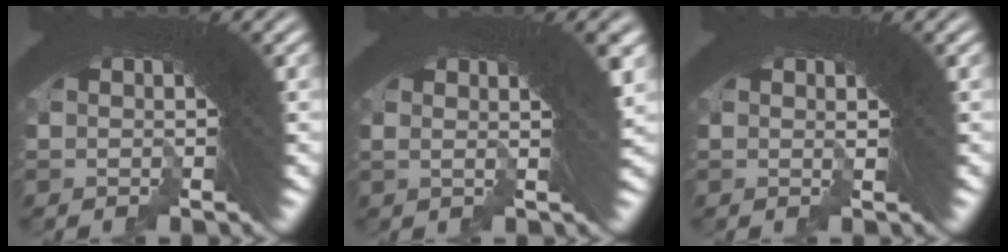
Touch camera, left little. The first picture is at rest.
{"total": 5.1, "force": [1.6, 2.9, 3.9], "torque": [-0.057, 0.021, 0.013]}
{"total": 0.9, "force": [0.2, 0.5, 0.8], "torque": [-0.014, -0.002, 0.003]}